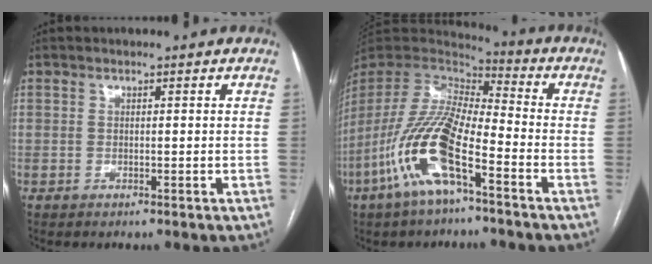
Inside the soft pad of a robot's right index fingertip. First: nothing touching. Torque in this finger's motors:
{"motor_torque": [1.49, -0.65, 1.05, 0.21]}